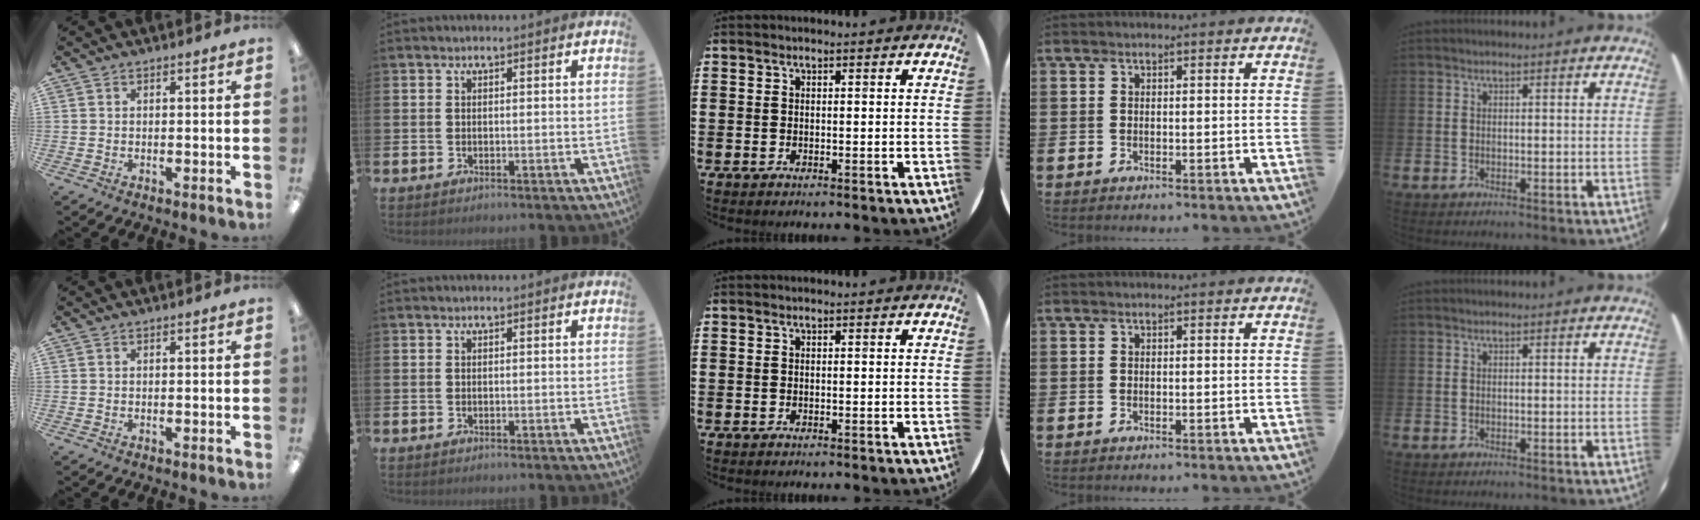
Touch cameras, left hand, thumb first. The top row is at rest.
{}